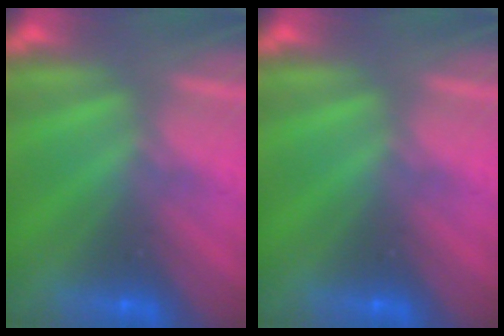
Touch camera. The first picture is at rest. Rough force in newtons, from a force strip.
{"total": 0.0}